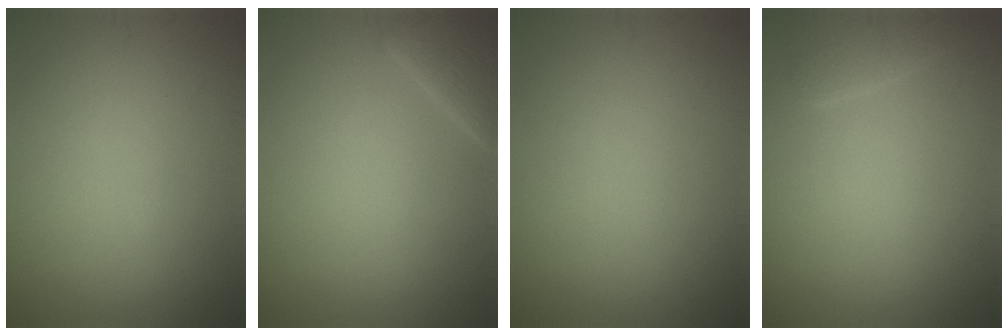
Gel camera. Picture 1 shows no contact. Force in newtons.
{"total": 2.3, "press": 2.3, "slide": 0.2}
{"total": 0.0}
{"total": 1.6, "press": 1.6, "slide": 0.2}